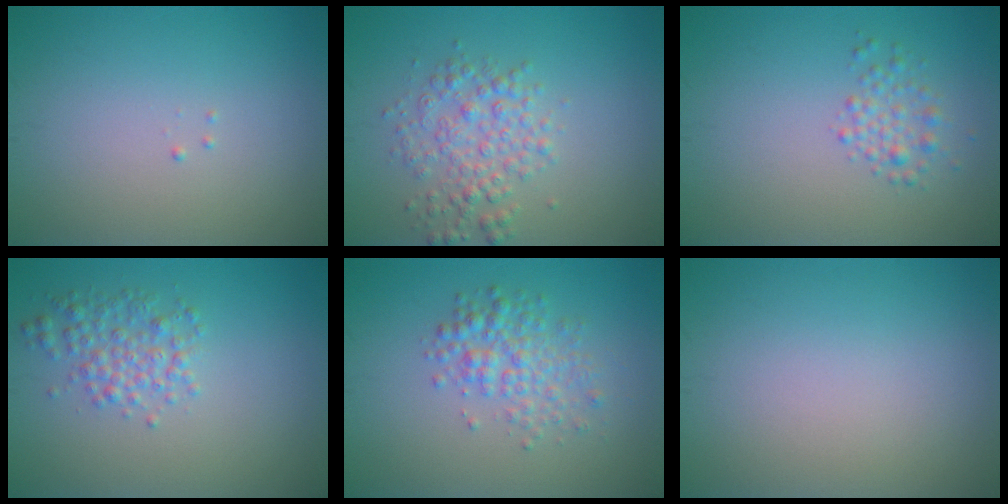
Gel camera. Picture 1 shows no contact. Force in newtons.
{"total": 3.4, "press": 3.4, "slide": 0.0}
{"total": 1.9, "press": 1.9, "slide": 0.0}
{"total": 2.6, "press": 2.6, "slide": 0.0}
{"total": 3.2, "press": 3.2, "slide": 0.0}
{"total": 0.0}